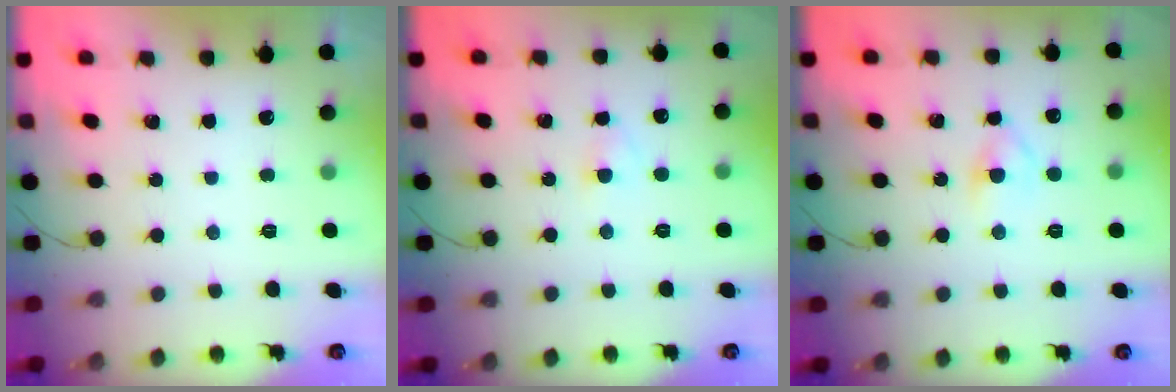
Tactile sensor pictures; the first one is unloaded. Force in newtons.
{"total": 2.1, "press": 1.9, "slide": 0.9}
{"total": 3.8, "press": 3.6, "slide": 1.1}